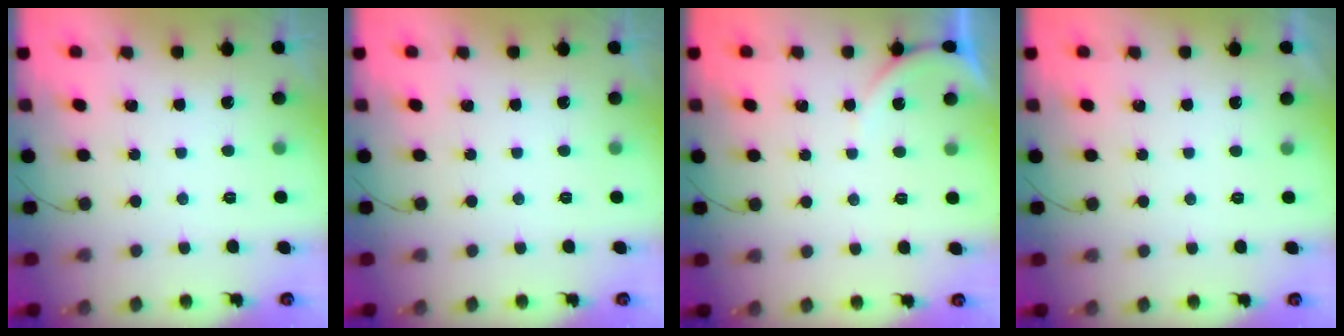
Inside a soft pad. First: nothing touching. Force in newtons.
{"total": 0.0}
{"total": 3.0, "press": 3.0, "slide": 0.3}
{"total": 1.0, "press": 1.0, "slide": 0.1}